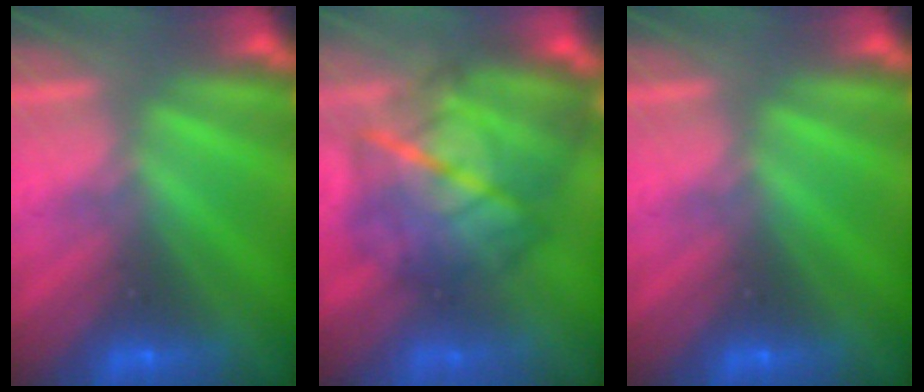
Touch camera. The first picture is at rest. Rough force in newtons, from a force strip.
{"total": 10.8}
{"total": 0.0}